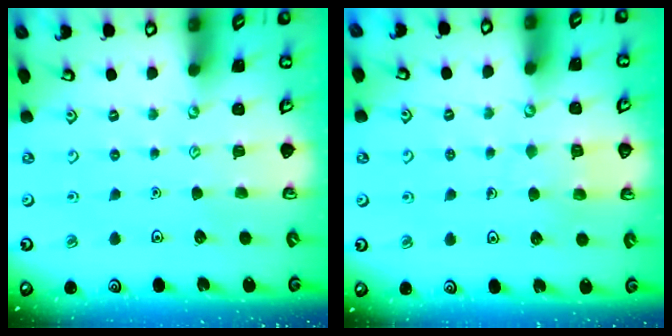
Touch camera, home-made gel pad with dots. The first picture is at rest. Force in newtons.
{"total": 5.6, "press": 5.6, "slide": 0.2}